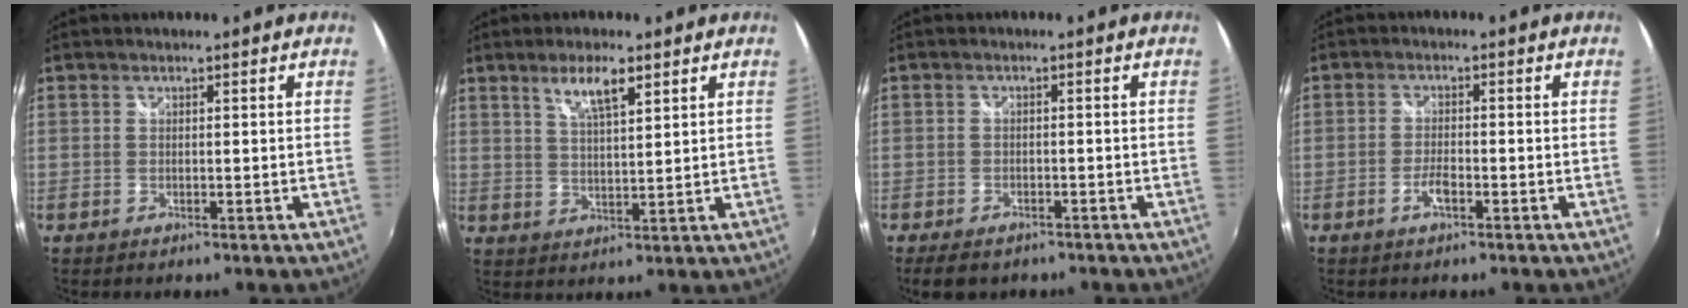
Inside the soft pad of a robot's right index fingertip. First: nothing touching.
{"total": 5.9, "force": [3.6, 1.3, 4.5], "torque": [-0.081, 0.001, 0.065]}
{"total": 5.8, "force": [-4.4, 2.9, 2.6], "torque": [-0.065, -0.012, -0.065]}
{"total": 2.9, "force": [-1.6, 0.9, 2.2], "torque": [-0.052, -0.001, -0.033]}